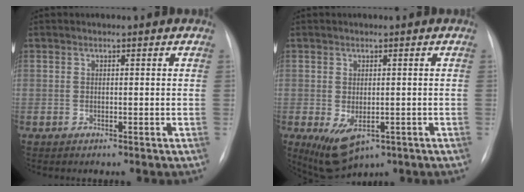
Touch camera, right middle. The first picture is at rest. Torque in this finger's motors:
{"motor_torque": [0.92, -0.89, 0.48, 0.12]}